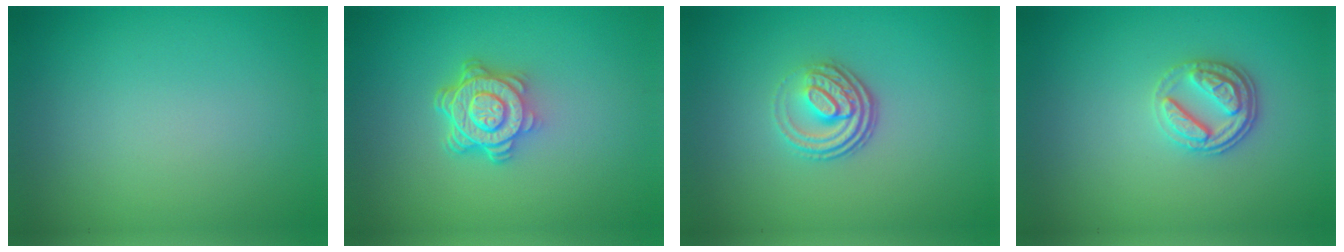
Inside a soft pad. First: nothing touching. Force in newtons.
{"total": 4.7, "press": 3.7, "slide": 2.8}
{"total": 3.5, "press": 2.5, "slide": 2.5}
{"total": 2.8, "press": 2.6, "slide": 1.1}